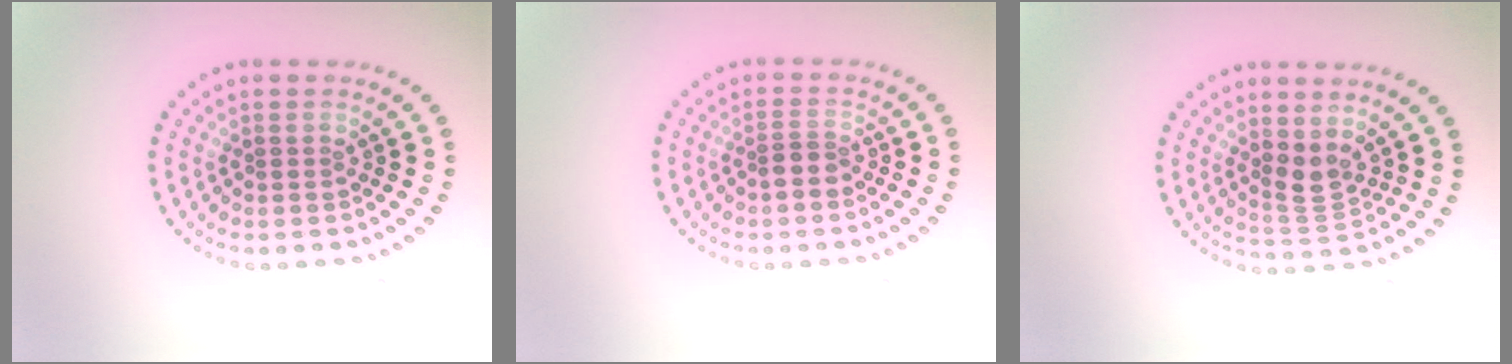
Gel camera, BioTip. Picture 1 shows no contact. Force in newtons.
{"total": 1.6, "press": 1.2, "slide": 1.0}
{"total": 2.2, "press": 1.7, "slide": 1.4}